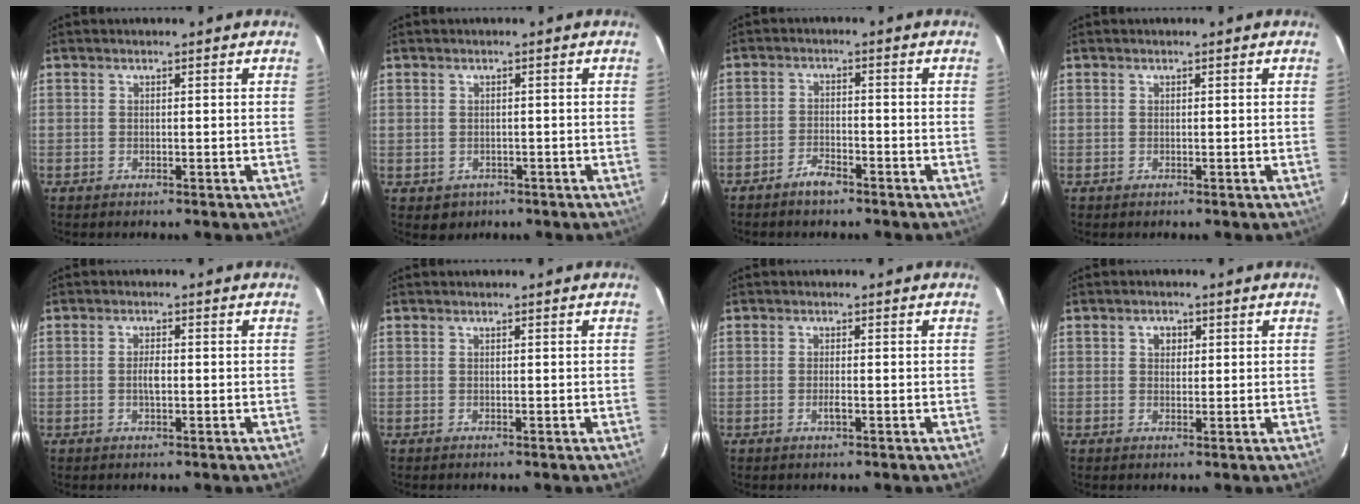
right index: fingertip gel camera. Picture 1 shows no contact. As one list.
[{"total": 2.8, "force": [-0.6, 2.7, 0.4], "torque": [-0.008, -0.001, 0.000]}, {"total": 3.5, "force": [-2.9, 1.1, 1.6], "torque": [-0.044, 0.004, -0.054]}, {"total": 0.5, "force": [-0.1, 0.5, -0.1], "torque": [0.002, 0.003, -0.001]}, {"total": 2.3, "force": [-0.3, 0.9, 2.0], "torque": [-0.038, 0.002, -0.006]}, {"total": 0.0}, {"total": 1.6, "force": [-0.6, 0.3, 1.4], "torque": [-0.028, -0.001, -0.011]}, {"total": 2.3, "force": [0.7, 1.9, 1.0], "torque": [-0.012, 0.009, 0.011]}]